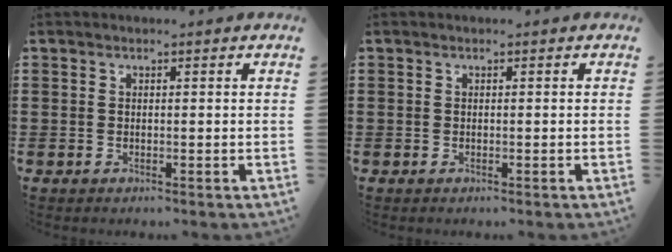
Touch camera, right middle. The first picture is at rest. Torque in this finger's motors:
{"motor_torque": [0.70, 0.10, 0.08, 0.00]}